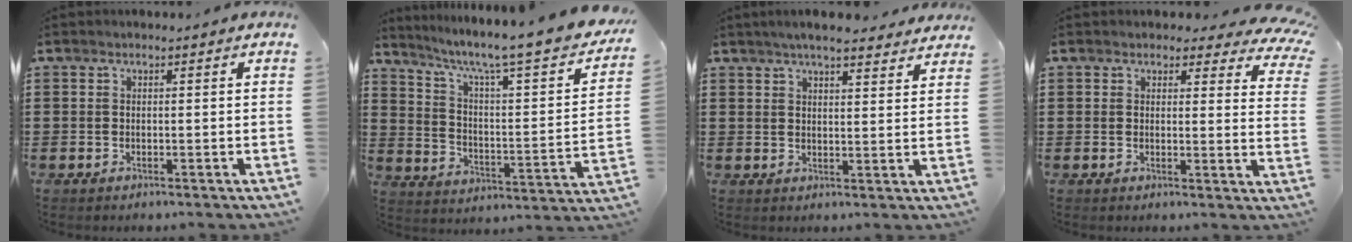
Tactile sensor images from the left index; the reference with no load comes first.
{"total": 6.6, "force": [4.9, 0.3, 4.5], "torque": [-0.099, -0.049, 0.069]}
{"total": 4.7, "force": [4.3, 0.3, 1.9], "torque": [-0.047, -0.009, 0.078]}
{"total": 3.6, "force": [3.0, 1.0, 1.6], "torque": [-0.028, -0.010, 0.052]}